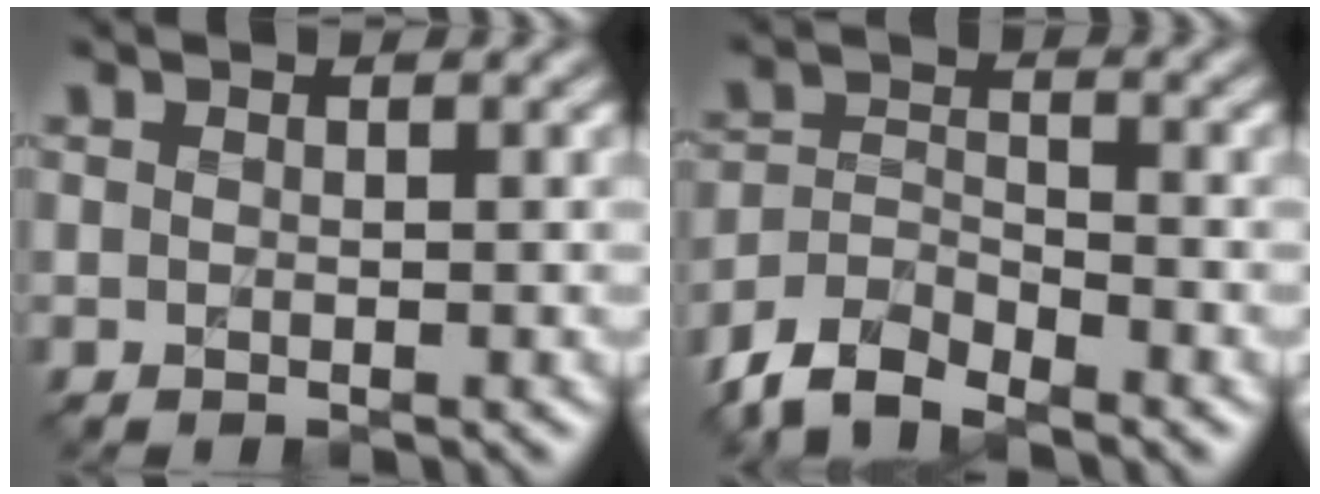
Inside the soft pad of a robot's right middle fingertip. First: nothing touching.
{"total": 4.9, "force": [-4.2, 1.7, 1.8], "torque": [-0.031, -0.005, -0.090]}